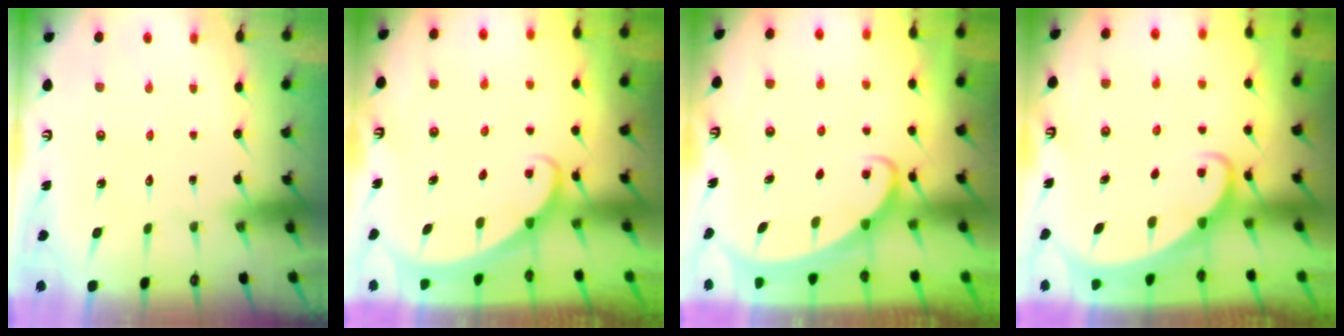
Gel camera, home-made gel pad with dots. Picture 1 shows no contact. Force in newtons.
{"total": 1.8, "press": 1.8, "slide": 0.1}
{"total": 2.4, "press": 2.3, "slide": 0.3}
{"total": 2.7, "press": 2.7, "slide": 0.2}